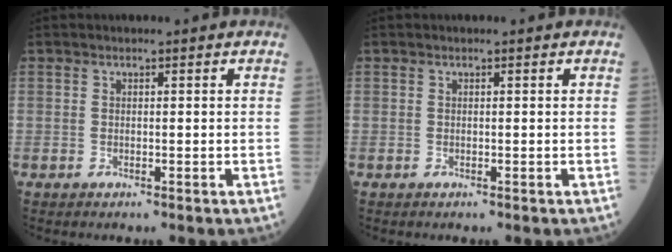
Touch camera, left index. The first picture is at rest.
{"total": 0.0}